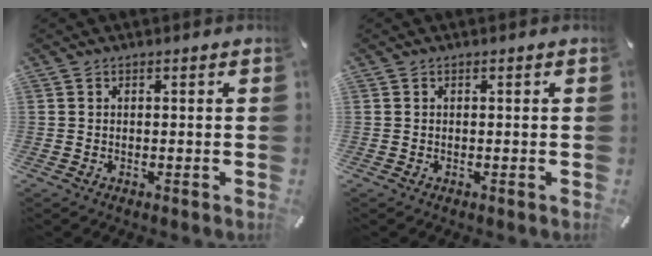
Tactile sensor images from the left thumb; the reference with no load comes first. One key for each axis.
{"total": 0.0}